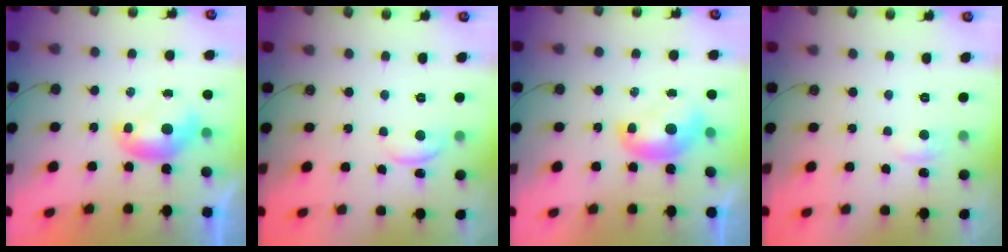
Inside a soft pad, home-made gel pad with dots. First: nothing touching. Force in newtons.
{"total": 2.2, "press": 2.1, "slide": 0.5}
{"total": 1.8, "press": 1.8, "slide": 0.2}
{"total": 1.0, "press": 0.7, "slide": 0.8}